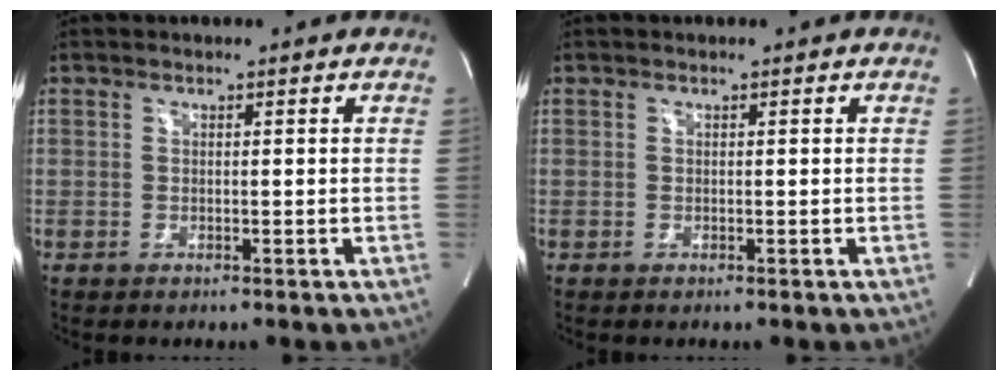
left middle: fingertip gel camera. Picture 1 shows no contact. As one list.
[{"total": 0.0}]